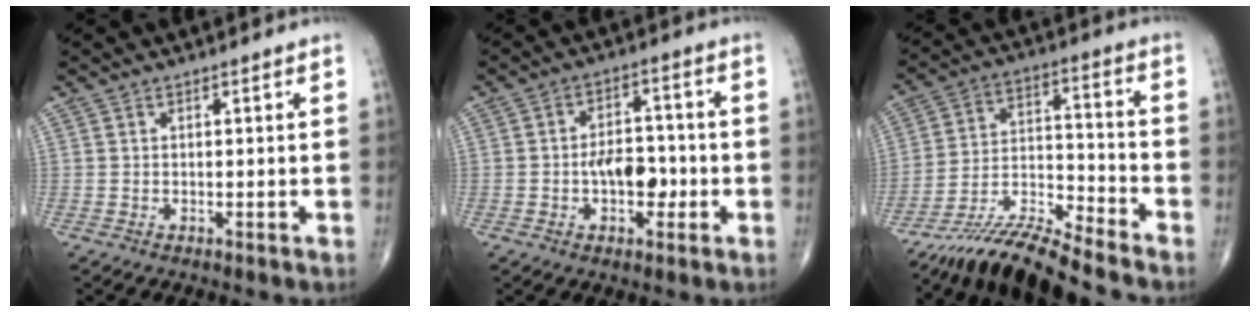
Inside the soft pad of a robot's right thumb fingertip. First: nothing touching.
{"total": 8.0, "force": [-1.7, 4.8, 6.2], "torque": [-0.071, 0.025, -0.029]}
{"total": 11.6, "force": [-11.2, -0.6, 3.0], "torque": [-0.061, 0.084, -0.210]}